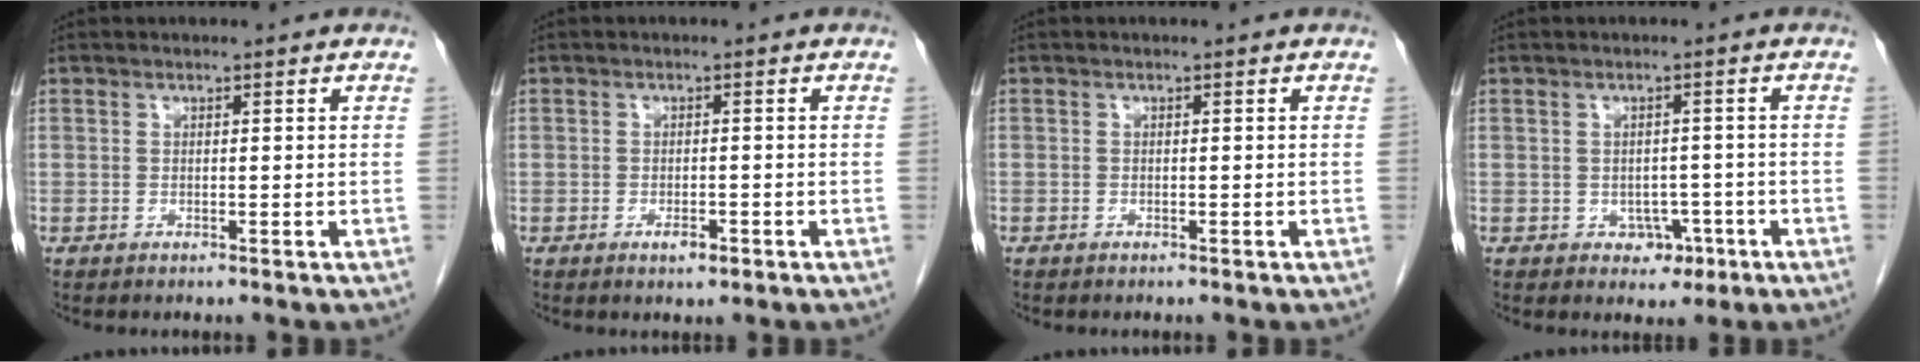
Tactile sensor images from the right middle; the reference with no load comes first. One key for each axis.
{"total": 1.9, "fx": -1.0, "fy": 0.8, "fz": 1.3, "tx": -0.020, "ty": 0.001, "tz": -0.013}
{"total": 0.0}
{"total": 3.2, "fx": -1.3, "fy": 2.4, "fz": 1.5, "tx": -0.010, "ty": 0.006, "tz": -0.010}